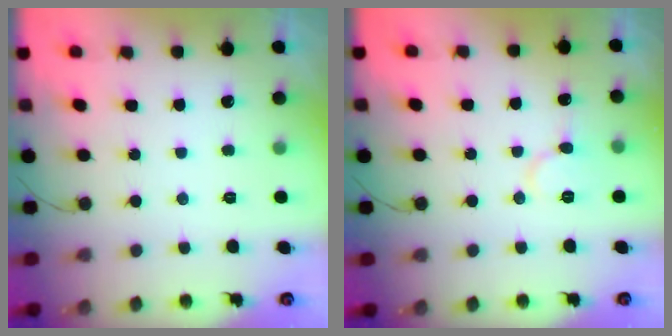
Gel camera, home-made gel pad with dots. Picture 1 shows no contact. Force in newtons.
{"total": 6.7, "press": 6.7, "slide": 0.7}